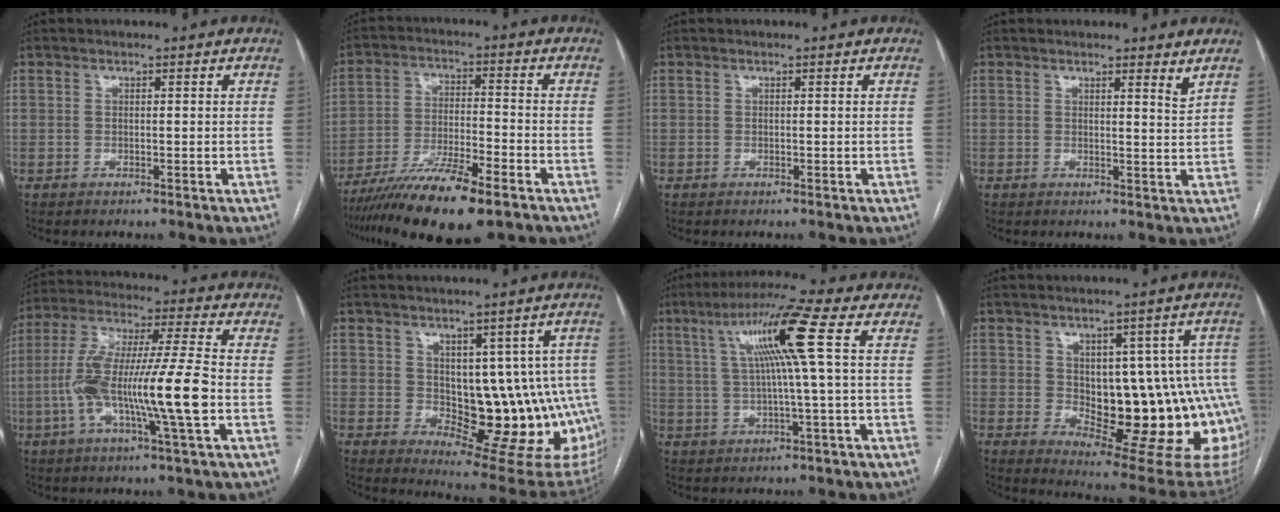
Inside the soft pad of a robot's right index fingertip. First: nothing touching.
{"total": 13.9, "force": [-9.8, 2.0, 9.7], "torque": [-0.177, -0.033, -0.170]}
{"total": 0.0}
{"total": 2.4, "force": [2.2, 0.0, 0.9], "torque": [-0.016, -0.020, 0.023]}
{"total": 16.4, "force": [-3.5, 0.2, 16.0], "torque": [-0.308, -0.001, -0.070]}
{"total": 15.5, "force": [-0.6, 8.1, 13.2], "torque": [-0.122, 0.008, 0.014]}
{"total": 10.3, "force": [2.7, -1.5, 9.9], "torque": [-0.174, 0.022, 0.052]}
{"total": 19.6, "force": [-1.0, 8.2, 17.8], "torque": [-0.157, 0.018, 0.016]}